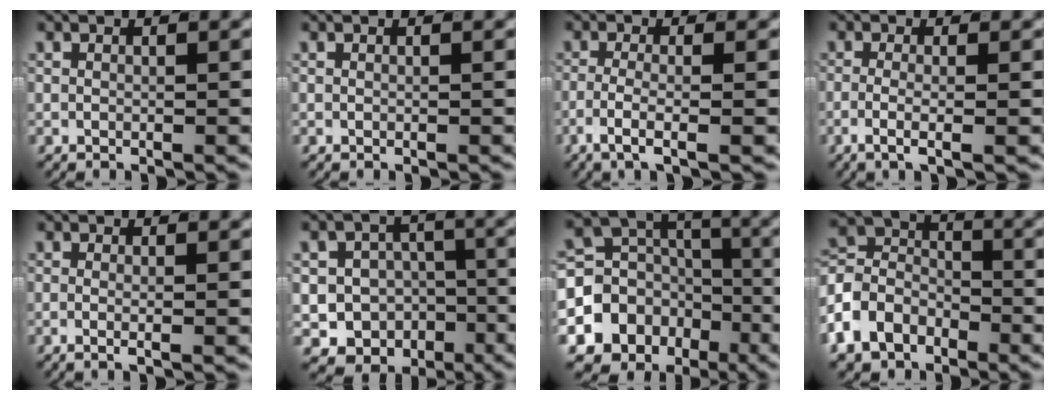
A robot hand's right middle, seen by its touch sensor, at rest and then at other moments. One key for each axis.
{"total": 0.0}
{"total": 3.4, "fx": -1.6, "fy": 0.5, "fz": 3.0, "tx": -0.066, "ty": -0.014, "tz": -0.027}
{"total": 2.9, "fx": -1.3, "fy": 0.3, "fz": 2.5, "tx": -0.057, "ty": -0.015, "tz": -0.021}
{"total": 1.4, "fx": -0.5, "fy": -0.1, "fz": 1.3, "tx": -0.031, "ty": -0.009, "tz": -0.007}
{"total": 16.2, "fx": -8.2, "fy": 13.5, "fz": 3.6, "tx": -0.097, "ty": -0.077, "tz": -0.138}
{"total": 19.0, "fx": -7.4, "fy": 15.4, "fz": 8.3, "tx": -0.160, "ty": -0.071, "tz": -0.115}
{"total": 8.5, "fx": -1.9, "fy": 7.0, "fz": 4.4, "tx": -0.095, "ty": -0.020, "tz": -0.036}